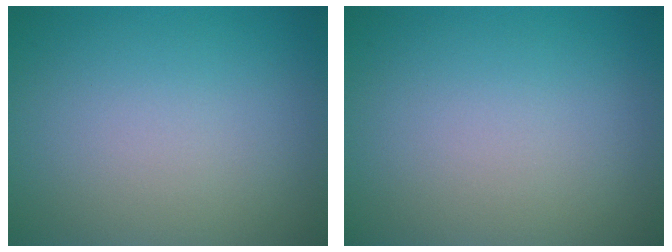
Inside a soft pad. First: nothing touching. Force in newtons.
{"total": 0.0}